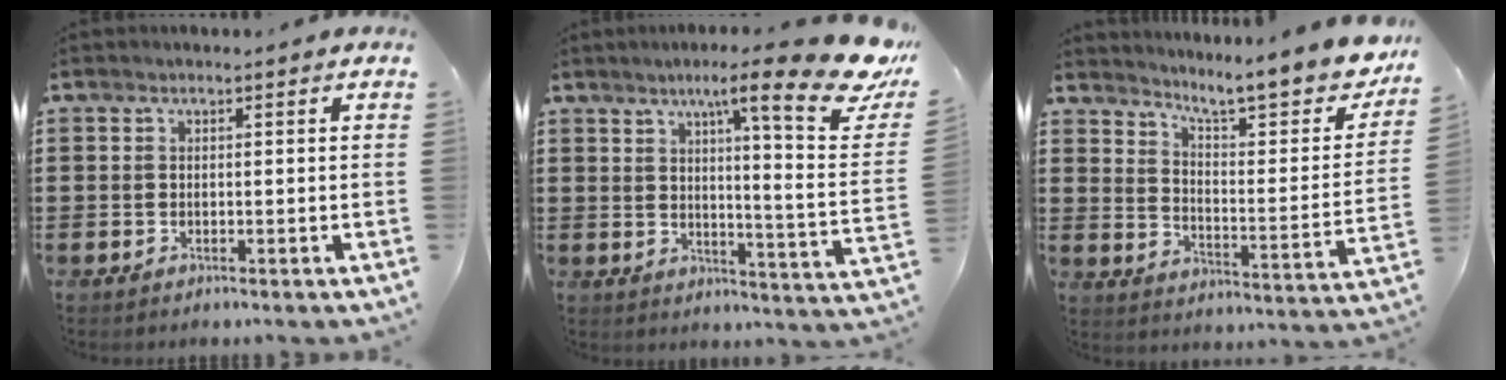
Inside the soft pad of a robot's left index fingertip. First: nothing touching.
{"total": 14.0, "force": [9.5, 1.1, 10.2], "torque": [-0.160, -0.061, 0.141]}
{"total": 8.0, "force": [6.8, 0.5, 4.1], "torque": [-0.086, -0.058, 0.106]}